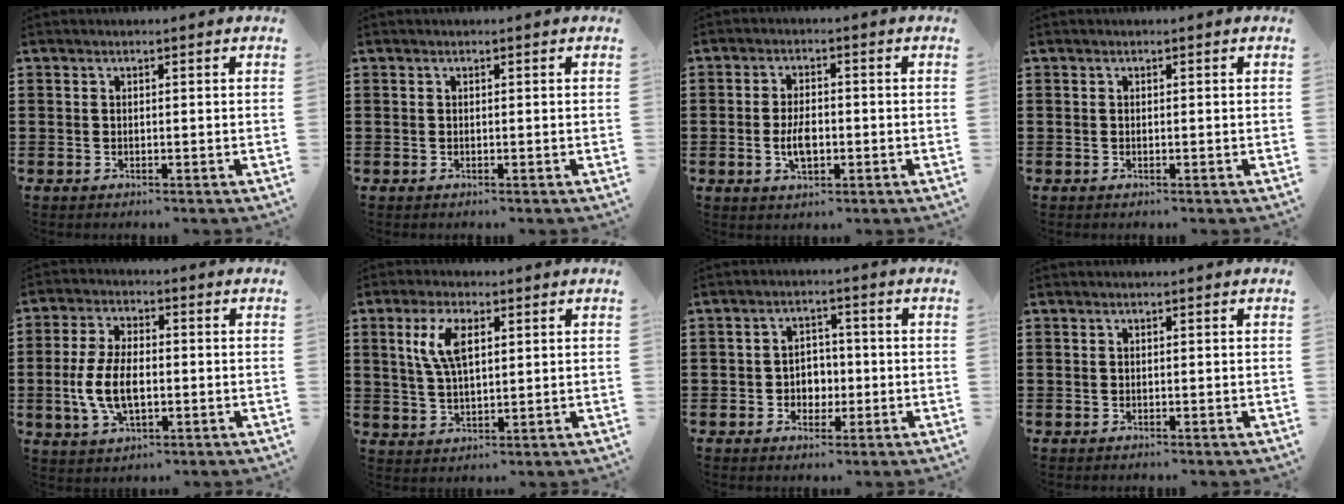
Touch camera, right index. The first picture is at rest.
{"total": 0.0}
{"total": 4.5, "force": [-0.8, 2.3, 3.8], "torque": [-0.075, 0.004, -0.014]}
{"total": 0.0}
{"total": 7.9, "force": [-1.1, 4.0, 6.7], "torque": [-0.158, -0.004, -0.027]}
{"total": 6.8, "force": [2.2, 2.9, 5.7], "torque": [-0.122, 0.010, 0.037]}
{"total": 3.5, "force": [-0.9, 3.0, 1.5], "torque": [-0.028, 0.004, -0.023]}
{"total": 0.0}